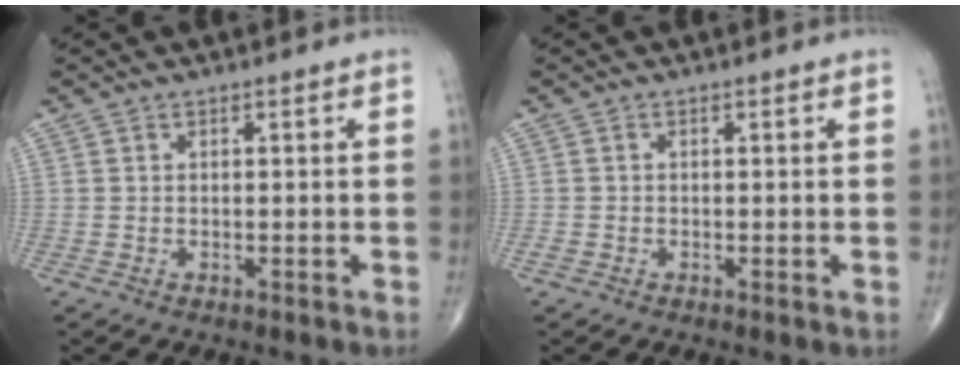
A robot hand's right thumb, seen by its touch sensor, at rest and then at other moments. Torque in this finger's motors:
{"motor_torque": [0.22, 0.02, -0.06, -0.16, 0.02]}